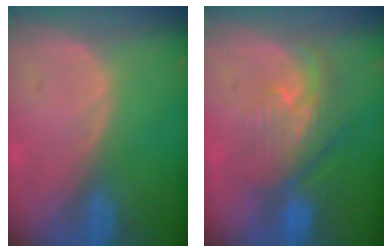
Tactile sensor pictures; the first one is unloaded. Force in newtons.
{"total": 8.0, "press": 7.2, "slide": 3.3}